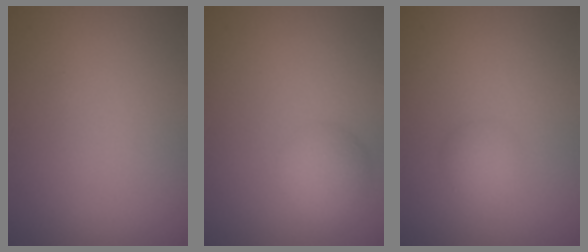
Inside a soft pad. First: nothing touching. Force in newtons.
{"total": 2.6, "press": 2.6, "slide": 0.1}
{"total": 1.7, "press": 1.7, "slide": 0.0}